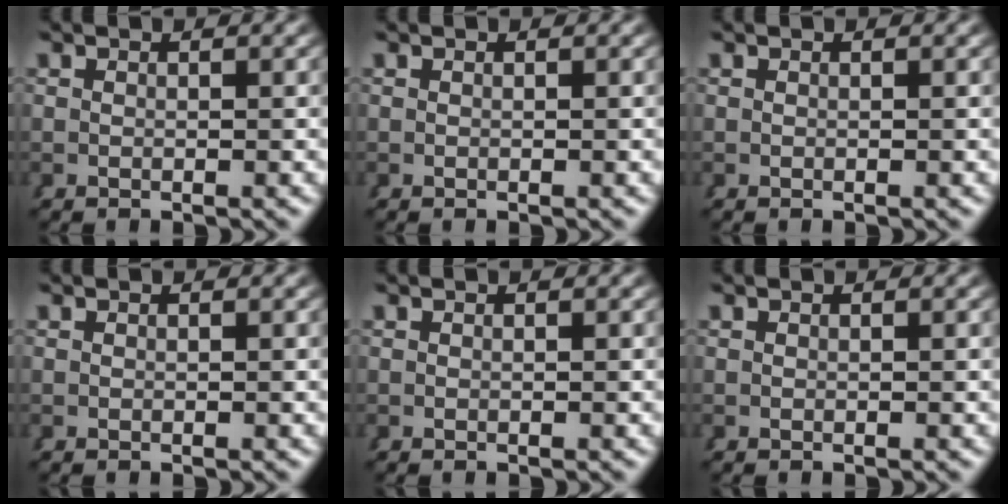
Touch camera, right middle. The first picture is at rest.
{"total": 0.0}
{"total": 0.0}
{"total": 0.0}
{"total": 0.0}
{"total": 0.0}